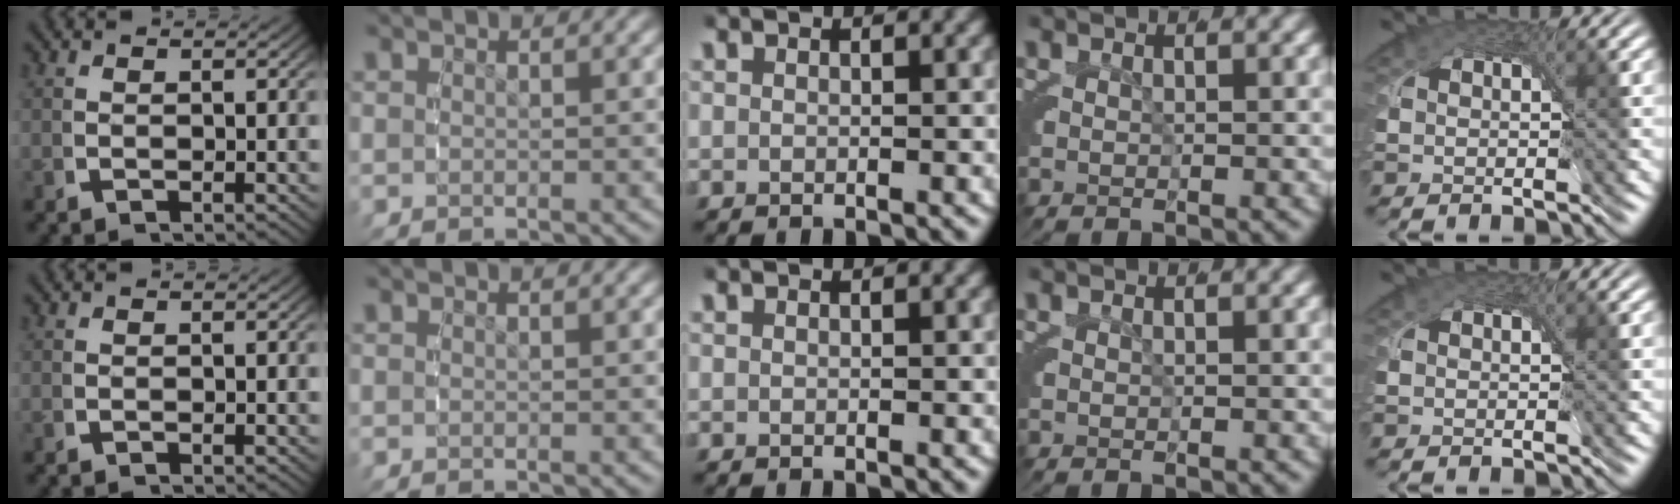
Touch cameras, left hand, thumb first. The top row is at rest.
{}